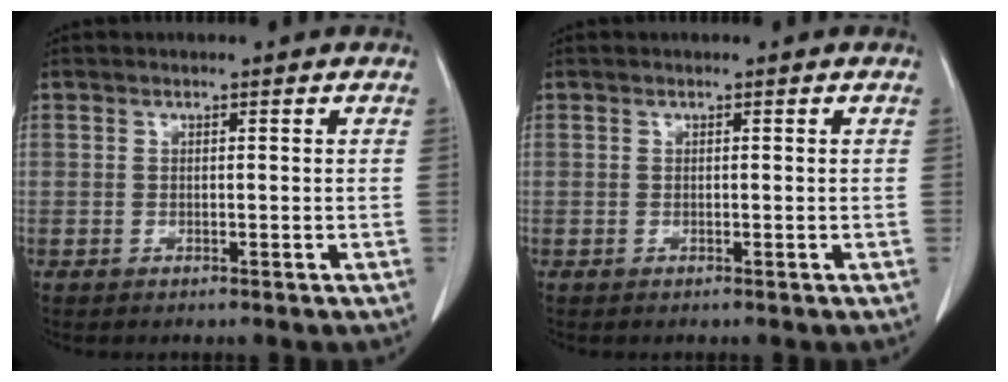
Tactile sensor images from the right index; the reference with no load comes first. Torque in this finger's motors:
{"motor_torque": [0.00, 0.00, 0.00, 0.00]}